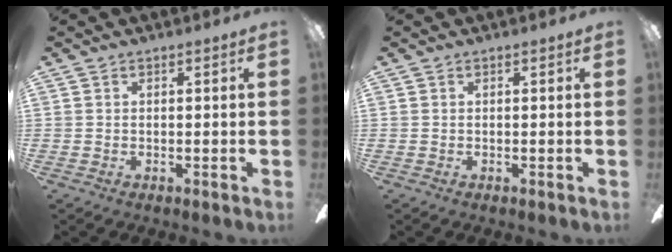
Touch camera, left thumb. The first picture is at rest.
{"total": 0.0}